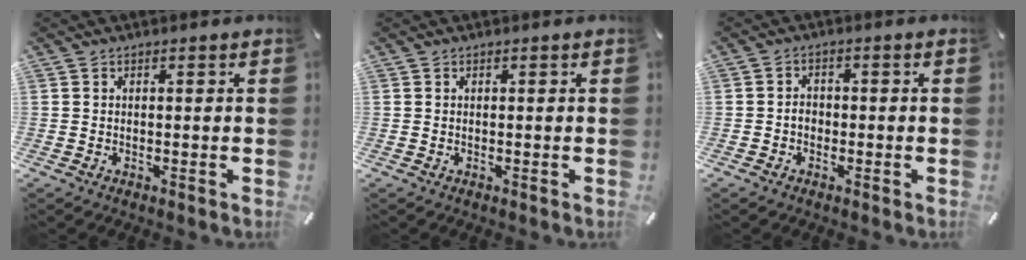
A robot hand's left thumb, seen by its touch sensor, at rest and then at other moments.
{"total": 0.0}
{"total": 2.5, "force": [-0.9, 2.0, 1.3], "torque": [-0.024, 0.007, -0.018]}